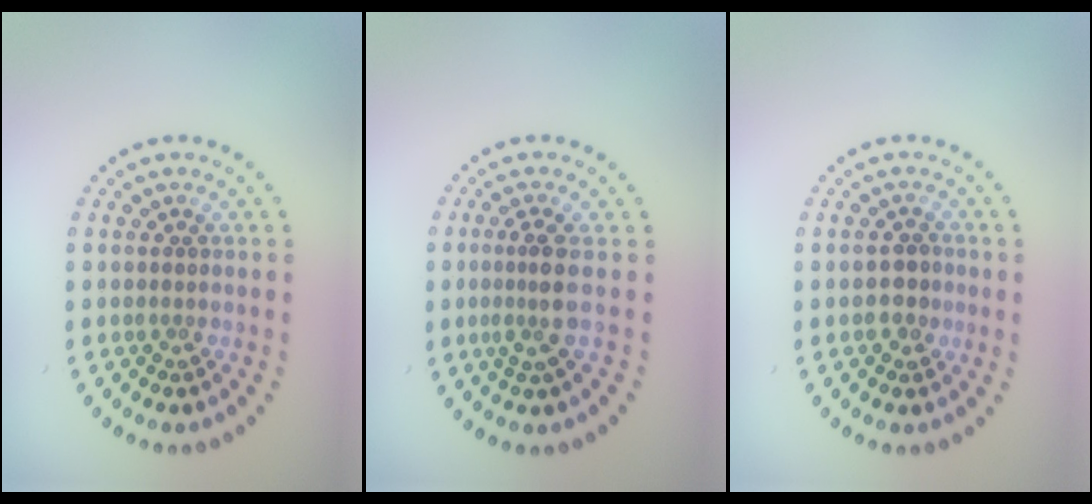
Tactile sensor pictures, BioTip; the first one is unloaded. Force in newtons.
{"total": 2.6, "press": 1.9, "slide": 1.7}
{"total": 1.8, "press": 1.7, "slide": 0.5}